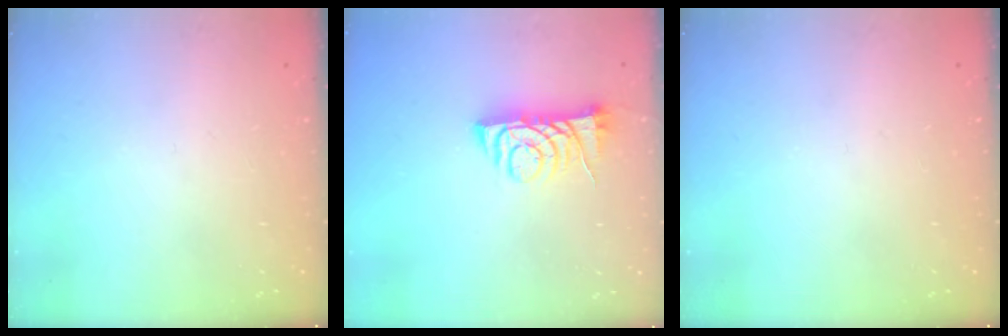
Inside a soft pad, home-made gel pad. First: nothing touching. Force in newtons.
{"total": 7.5, "press": 7.4, "slide": 0.8}
{"total": 0.0}